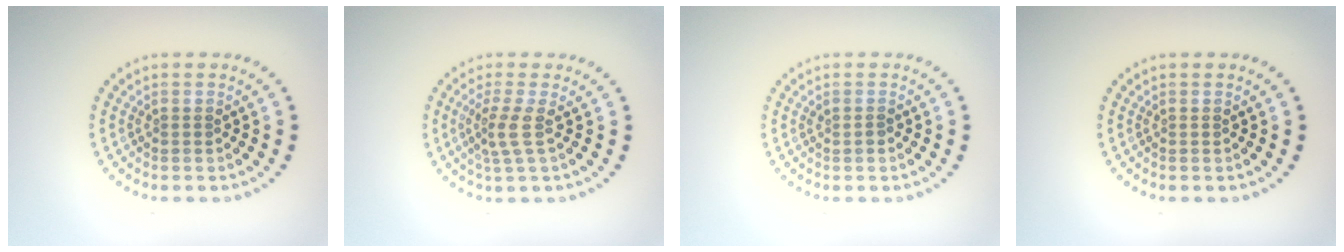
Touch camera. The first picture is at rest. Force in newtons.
{"total": 2.3, "press": 1.6, "slide": 1.6}
{"total": 0.7, "press": 0.7, "slide": 0.0}
{"total": 0.0}